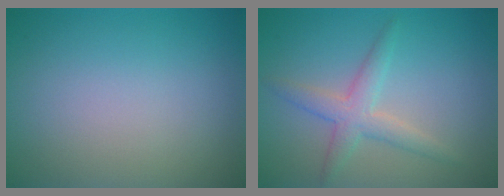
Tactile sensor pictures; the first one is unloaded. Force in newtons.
{"total": 3.0, "press": 3.0, "slide": 0.1}